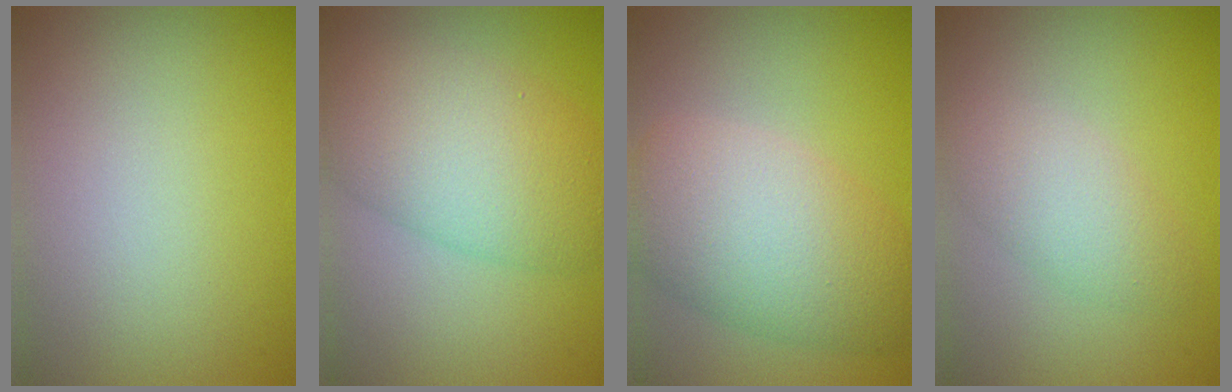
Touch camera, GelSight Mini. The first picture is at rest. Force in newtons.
{"total": 7.5, "press": 7.5, "slide": 0.2}
{"total": 7.5, "press": 7.5, "slide": 0.4}
{"total": 2.9, "press": 2.9, "slide": 0.1}